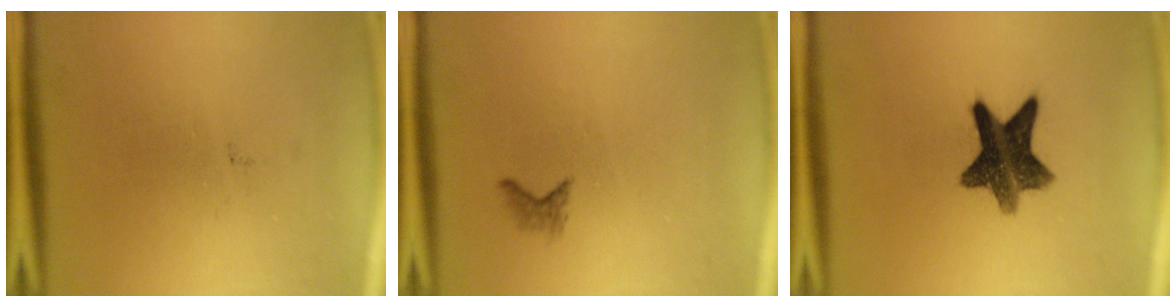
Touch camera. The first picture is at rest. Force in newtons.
{"total": 1.0}
{"total": 11.1}